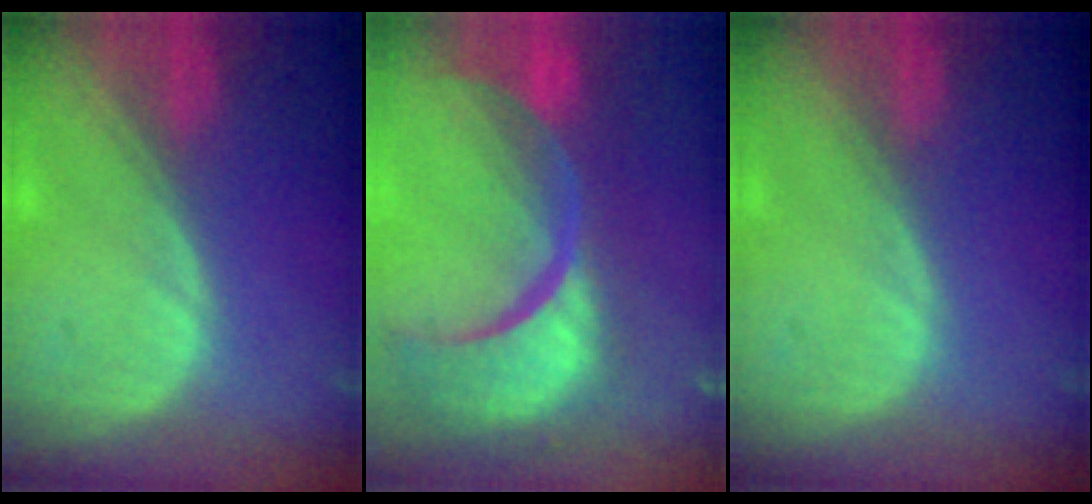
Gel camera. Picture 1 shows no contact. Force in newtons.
{"total": 15.0, "press": 11.9, "slide": 9.2}
{"total": 0.0}